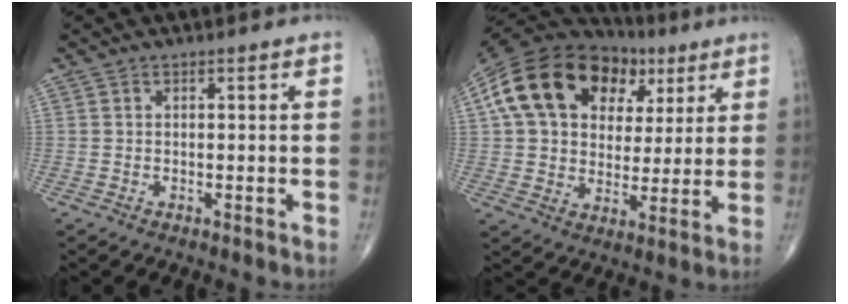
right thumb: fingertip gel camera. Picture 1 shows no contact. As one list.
[{"total": 23.4, "force": [8.3, 16.5, 14.4], "torque": [-0.246, 0.026, 0.141]}]